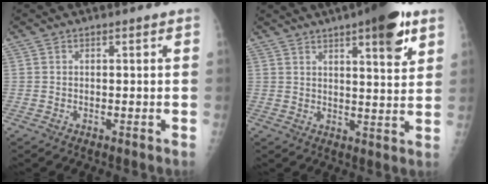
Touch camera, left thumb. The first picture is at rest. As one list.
[{"total": 11.9, "force": [6.8, 3.1, 9.3], "torque": [-0.110, -0.028, 0.089]}]